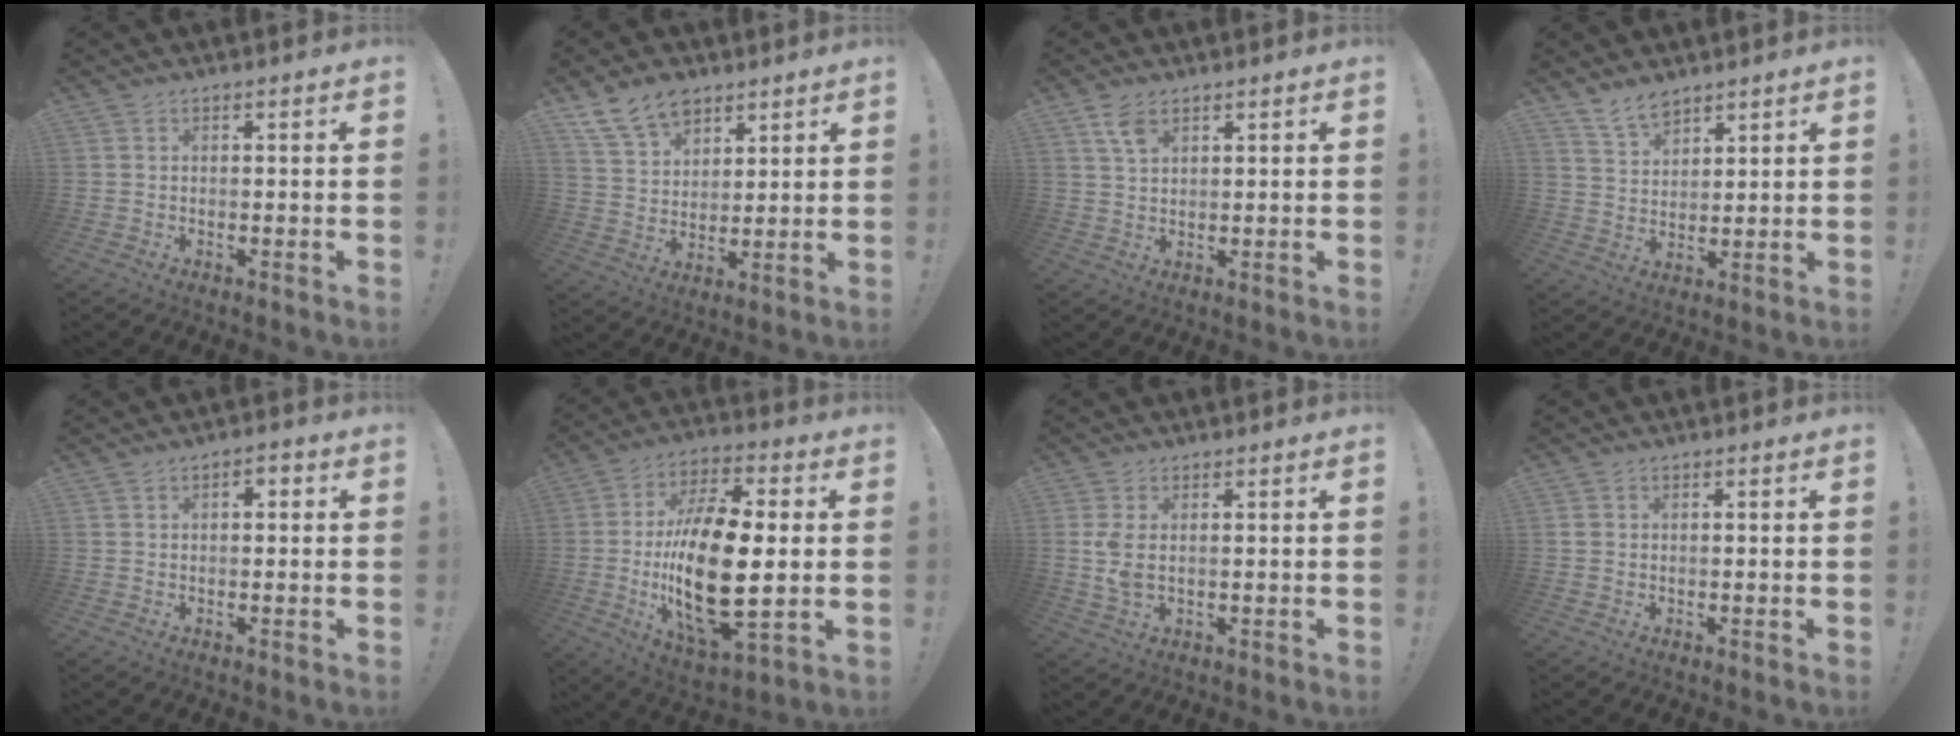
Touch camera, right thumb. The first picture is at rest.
{"total": 11.7, "force": [8.2, 7.2, 4.1], "torque": [-0.078, -0.045, 0.161]}
{"total": 4.8, "force": [2.7, 2.4, 3.1], "torque": [-0.057, -0.008, 0.051]}
{"total": 7.3, "force": [6.1, 3.2, 2.3], "torque": [-0.046, -0.034, 0.118]}
{"total": 2.3, "force": [-0.1, 1.5, 1.7], "torque": [-0.023, 0.007, -0.006]}
{"total": 23.9, "force": [-1.4, 10.6, 21.4], "torque": [-0.420, -0.007, -0.024]}
{"total": 5.0, "force": [1.0, 2.5, 4.2], "torque": [-0.081, -0.005, 0.015]}
{"total": 0.6, "force": [0.0, 0.5, 0.4], "torque": [-0.010, 0.005, 0.001]}